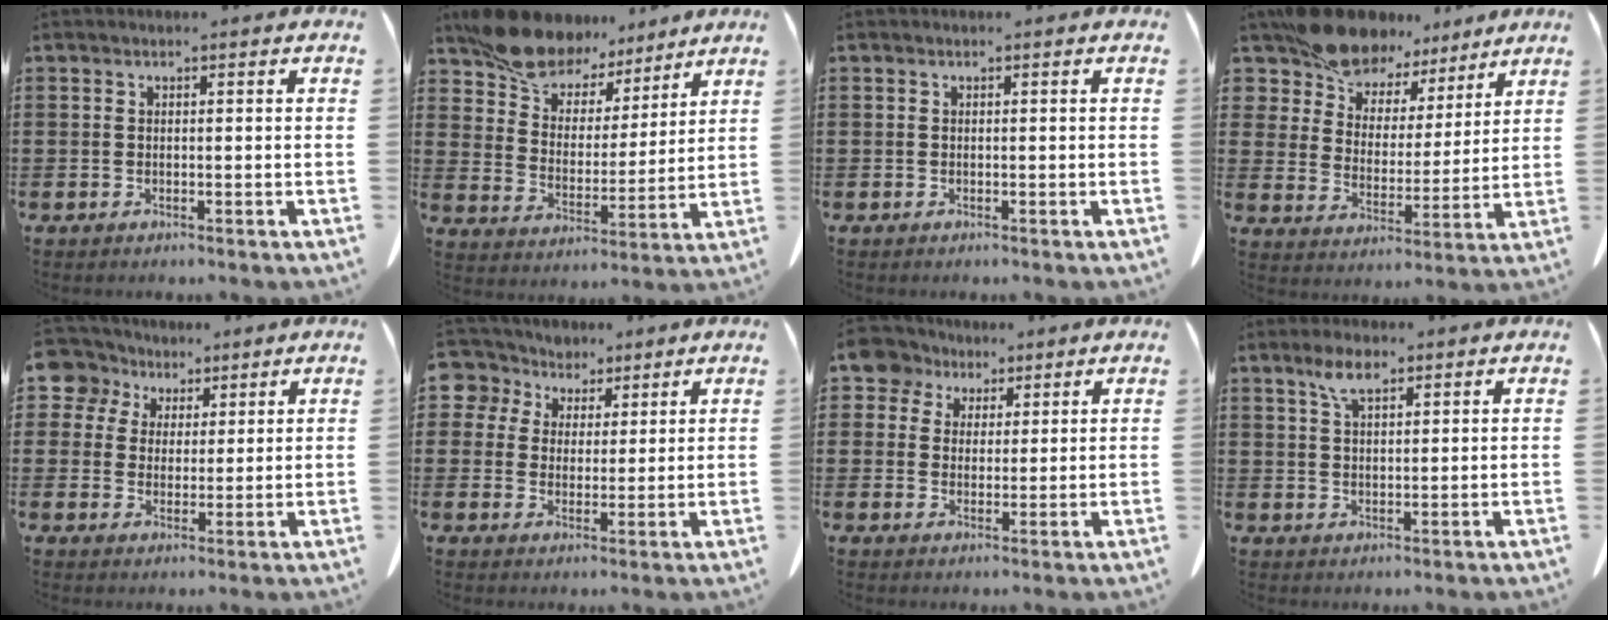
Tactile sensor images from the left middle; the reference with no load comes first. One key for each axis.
{"total": 11.0, "fx": 9.8, "fy": 4.3, "fz": 2.5, "tx": -0.092, "ty": -0.053, "tz": 0.189}
{"total": 0.0}
{"total": 11.4, "fx": 10.2, "fy": 4.7, "fz": 2.1, "tx": -0.088, "ty": -0.057, "tz": 0.194}
{"total": 6.5, "fx": 4.0, "fy": 5.0, "fz": 1.3, "tx": -0.054, "ty": -0.007, "tz": 0.073}
{"total": 5.4, "fx": 3.6, "fy": 4.0, "fz": 0.2, "tx": -0.038, "ty": -0.006, "tz": 0.065}
{"total": 5.8, "fx": 3.6, "fy": 4.2, "fz": 1.3, "tx": -0.048, "ty": 0.003, "tz": 0.066}
{"total": 4.2, "fx": 2.7, "fy": 1.5, "fz": 2.9, "tx": -0.064, "ty": 0.004, "tz": 0.049}